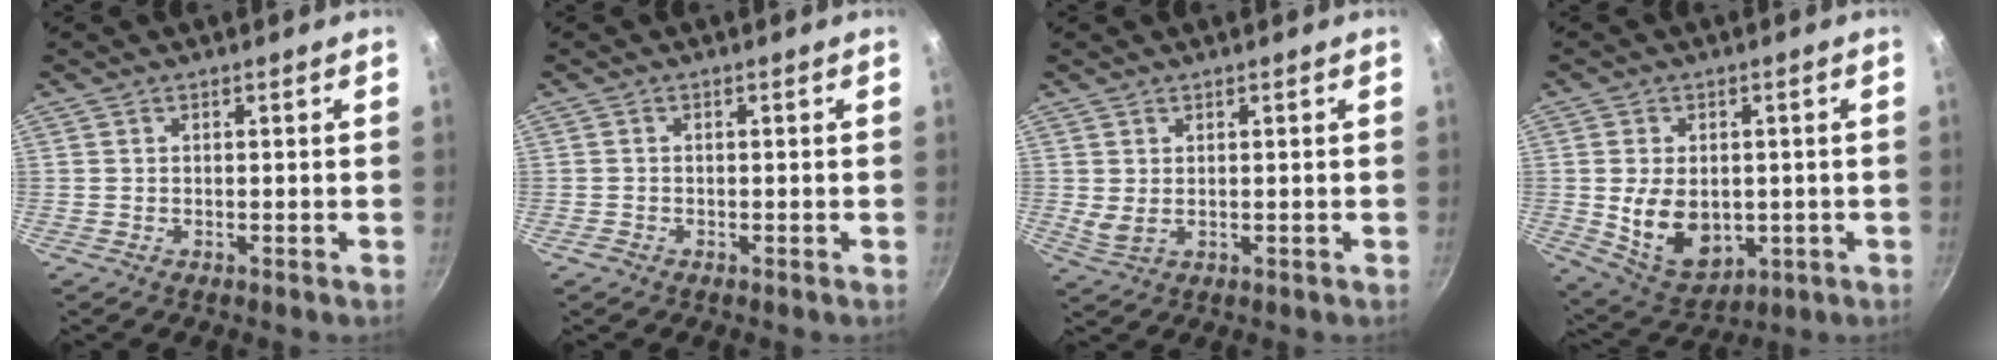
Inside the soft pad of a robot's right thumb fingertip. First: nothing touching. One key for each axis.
{"total": 0.9, "fx": -0.6, "fy": 0.6, "fz": 0.2, "tx": -0.005, "ty": 0.001, "tz": -0.014}
{"total": 2.6, "fx": 0.4, "fy": 1.5, "fz": 2.1, "tx": -0.045, "ty": -0.003, "tz": 0.017}
{"total": 11.6, "fx": -1.1, "fy": 8.1, "fz": 8.2, "tx": -0.111, "ty": -0.003, "tz": 0.006}